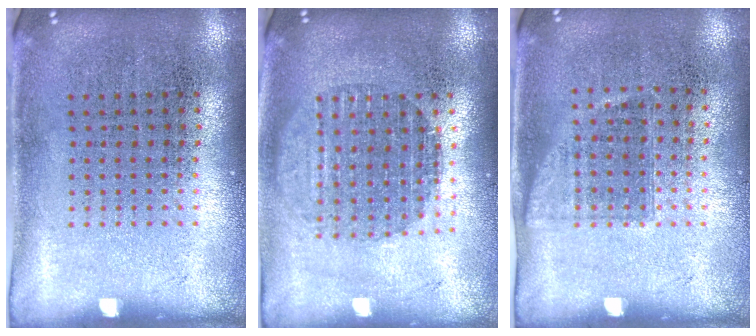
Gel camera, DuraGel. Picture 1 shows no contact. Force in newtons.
{"total": 1.8, "press": 1.5, "slide": 1.0}
{"total": 0.9, "press": 0.8, "slide": 0.5}